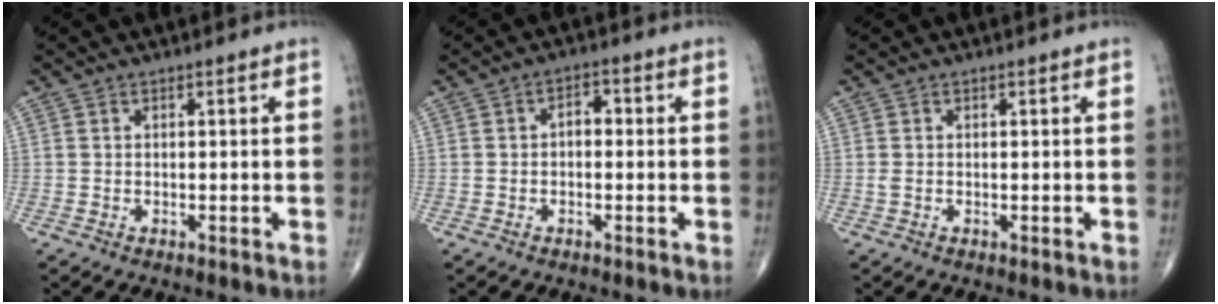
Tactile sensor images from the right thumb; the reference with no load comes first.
{"total": 2.6, "force": [-0.2, 1.7, 1.9], "torque": [-0.015, 0.010, -0.011]}
{"total": 0.6, "force": [0.0, 0.3, 0.5], "torque": [-0.014, 0.001, 0.001]}